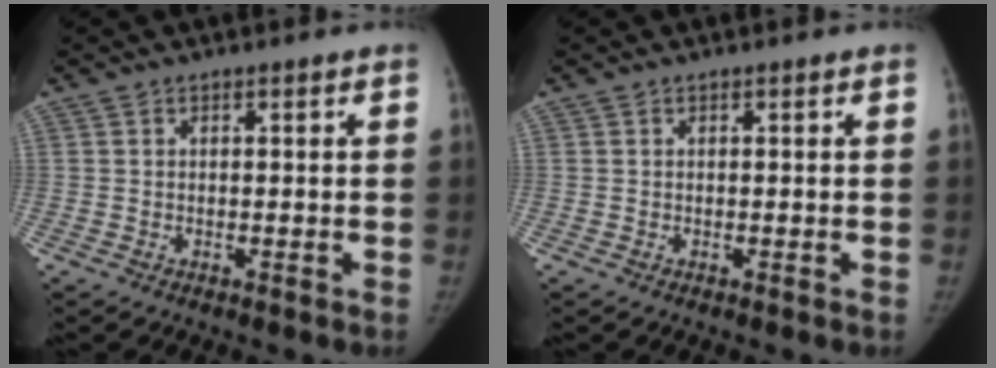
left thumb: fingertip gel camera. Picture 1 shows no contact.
{"total": 0.0}